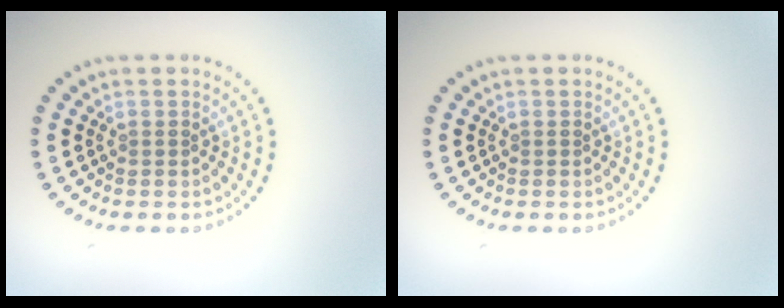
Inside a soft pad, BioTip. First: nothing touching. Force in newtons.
{"total": 0.0}